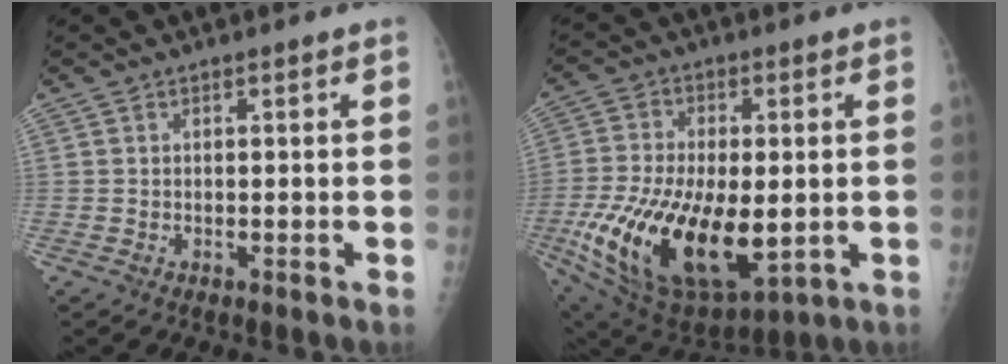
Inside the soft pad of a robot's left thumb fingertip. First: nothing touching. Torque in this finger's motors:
{"motor_torque": [1.53, 1.85, 1.60, 0.61, 0.28]}